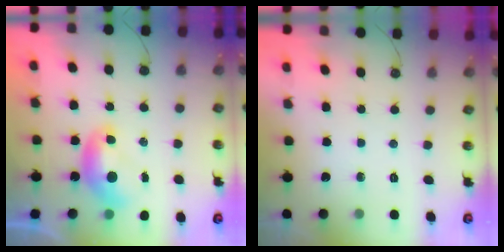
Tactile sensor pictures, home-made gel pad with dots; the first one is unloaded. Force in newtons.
{"total": 0.0}